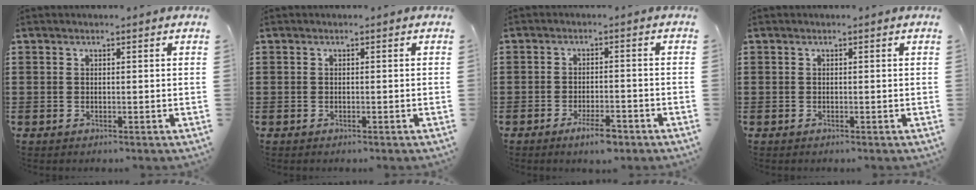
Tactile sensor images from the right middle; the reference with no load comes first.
{"total": 0.0}
{"total": 4.0, "force": [-2.6, 1.0, 2.8], "torque": [-0.051, 0.002, -0.047]}
{"total": 0.0}